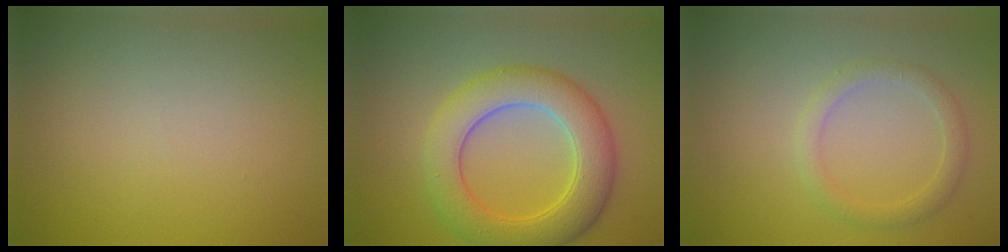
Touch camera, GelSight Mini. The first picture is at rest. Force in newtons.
{"total": 7.0, "press": 6.9, "slide": 0.3}
{"total": 1.9, "press": 1.9, "slide": 0.0}